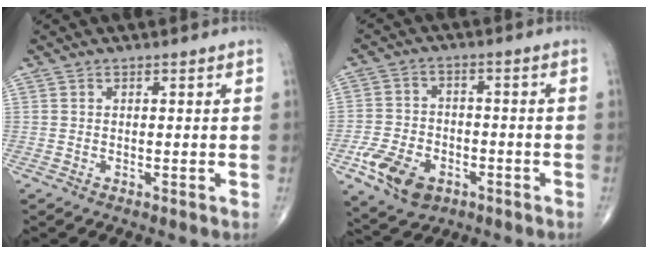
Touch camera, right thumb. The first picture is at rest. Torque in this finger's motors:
{"motor_torque": [1.30, 0.92, 0.49, -0.90, 0.16]}